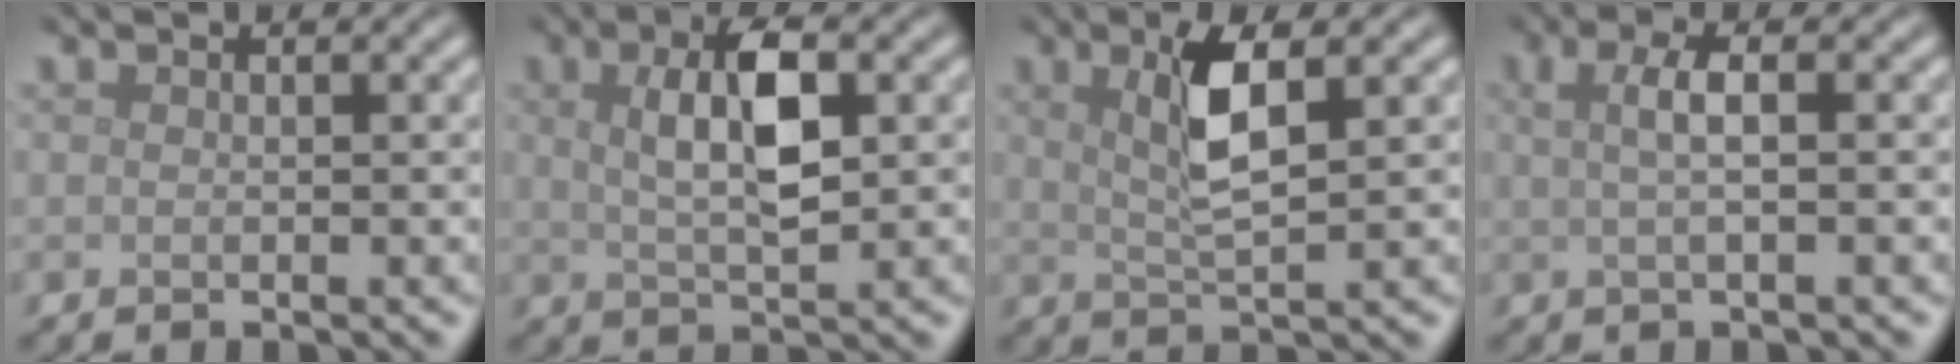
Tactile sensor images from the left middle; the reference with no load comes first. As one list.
[{"total": 5.4, "force": [1.3, 1.9, 4.8], "torque": [-0.092, 0.006, 0.023]}, {"total": 4.3, "force": [1.4, 1.0, 4.0], "torque": [-0.079, 0.002, 0.026]}, {"total": 2.9, "force": [0.5, 0.8, 2.7], "torque": [-0.046, 0.008, 0.006]}]